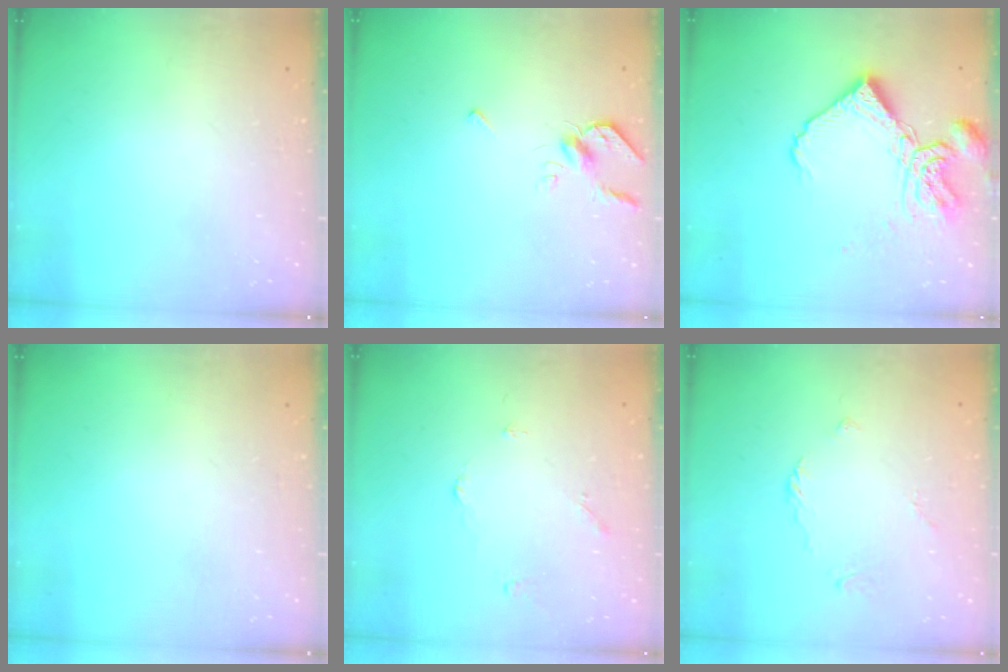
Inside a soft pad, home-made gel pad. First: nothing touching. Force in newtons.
{"total": 4.4, "press": 4.3, "slide": 0.9}
{"total": 13.7, "press": 13.6, "slide": 1.7}
{"total": 0.0}
{"total": 3.0, "press": 2.9, "slide": 0.5}
{"total": 2.5, "press": 2.4, "slide": 0.7}